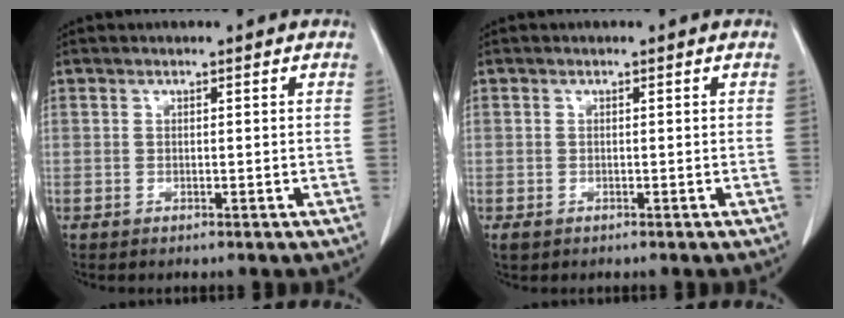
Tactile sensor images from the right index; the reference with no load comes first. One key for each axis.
{"total": 0.9, "fx": -0.3, "fy": 0.9, "fz": 0.3, "tx": -0.008, "ty": 0.004, "tz": 0.001}